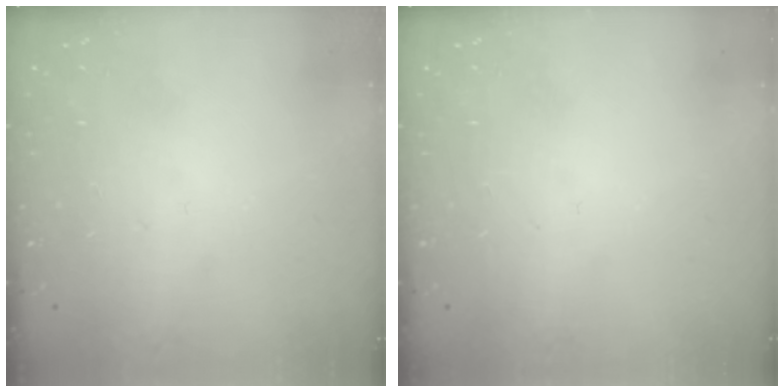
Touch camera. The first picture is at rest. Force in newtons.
{"total": 0.0}